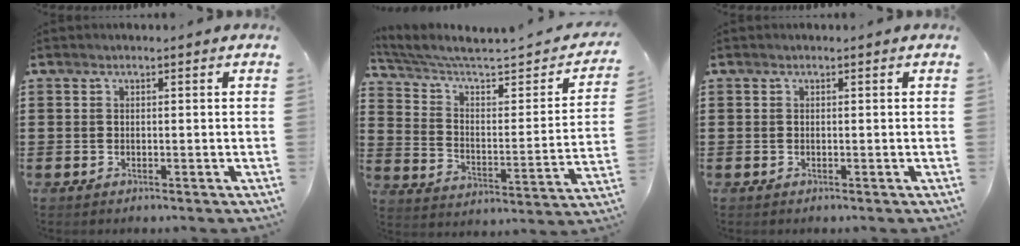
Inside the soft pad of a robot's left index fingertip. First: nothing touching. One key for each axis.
{"total": 4.6, "fx": 3.3, "fy": 1.3, "fz": 2.9, "tx": -0.077, "ty": -0.029, "tz": 0.047}
{"total": 0.0}